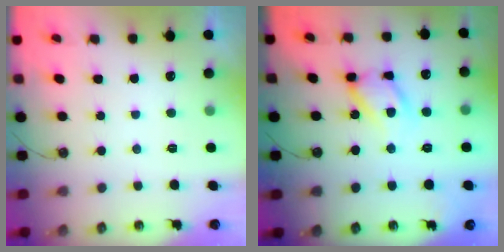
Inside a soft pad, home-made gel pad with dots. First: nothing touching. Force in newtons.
{"total": 14.2, "press": 14.1, "slide": 1.2}